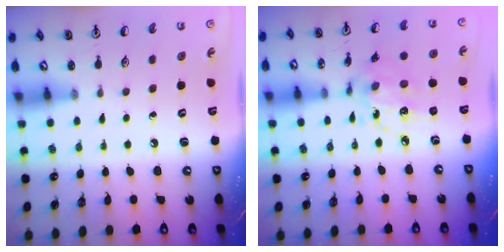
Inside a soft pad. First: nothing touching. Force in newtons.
{"total": 10.7, "press": 10.6, "slide": 0.8}